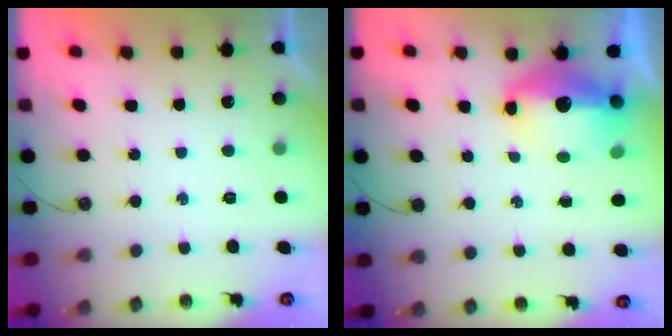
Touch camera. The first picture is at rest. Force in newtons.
{"total": 12.0, "press": 11.9, "slide": 1.3}